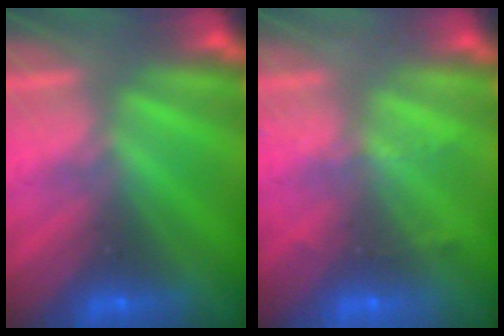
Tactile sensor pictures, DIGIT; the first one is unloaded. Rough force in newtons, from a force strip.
{"total": 2.3}